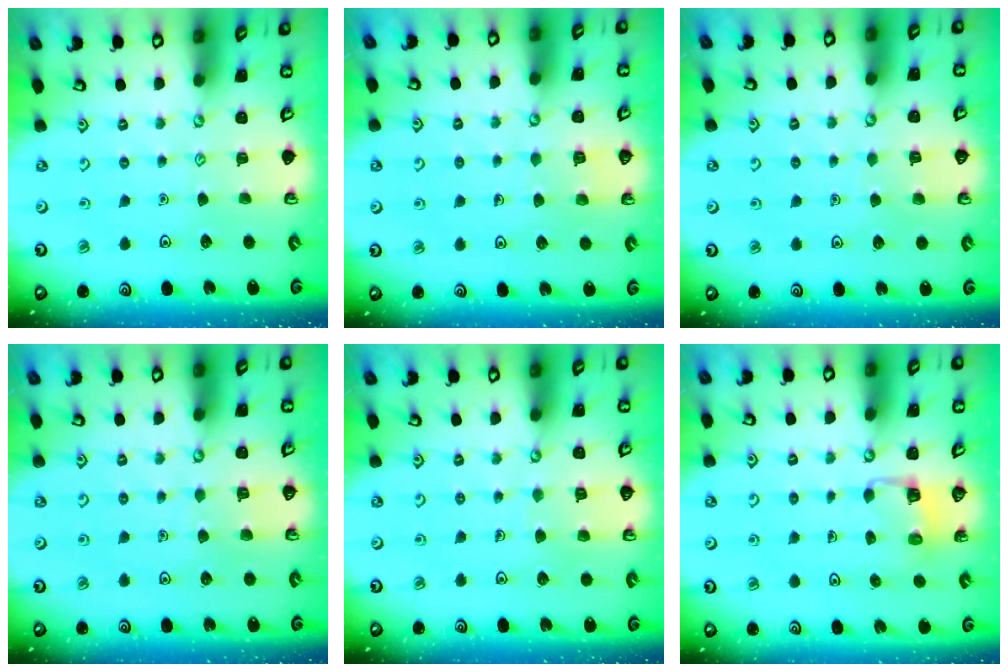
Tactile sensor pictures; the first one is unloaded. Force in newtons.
{"total": 2.8, "press": 2.8, "slide": 0.3}
{"total": 3.1, "press": 3.1, "slide": 0.4}
{"total": 3.1, "press": 3.1, "slide": 0.3}
{"total": 5.1, "press": 5.1, "slide": 0.5}
{"total": 2.8, "press": 2.8, "slide": 0.2}